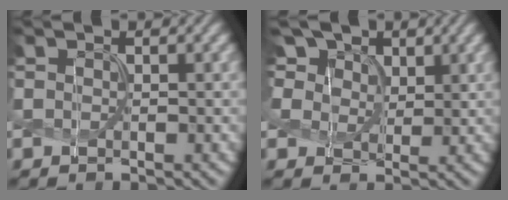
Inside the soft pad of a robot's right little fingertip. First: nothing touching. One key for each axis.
{"total": 8.8, "fx": 5.0, "fy": 5.8, "fz": 4.4, "tx": -0.111, "ty": 0.020, "tz": 0.074}